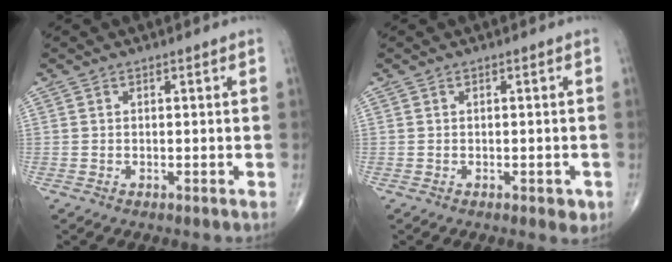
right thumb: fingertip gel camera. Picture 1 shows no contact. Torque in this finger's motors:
{"motor_torque": [0.79, 0.35, 0.02, 0.09, 0.00]}